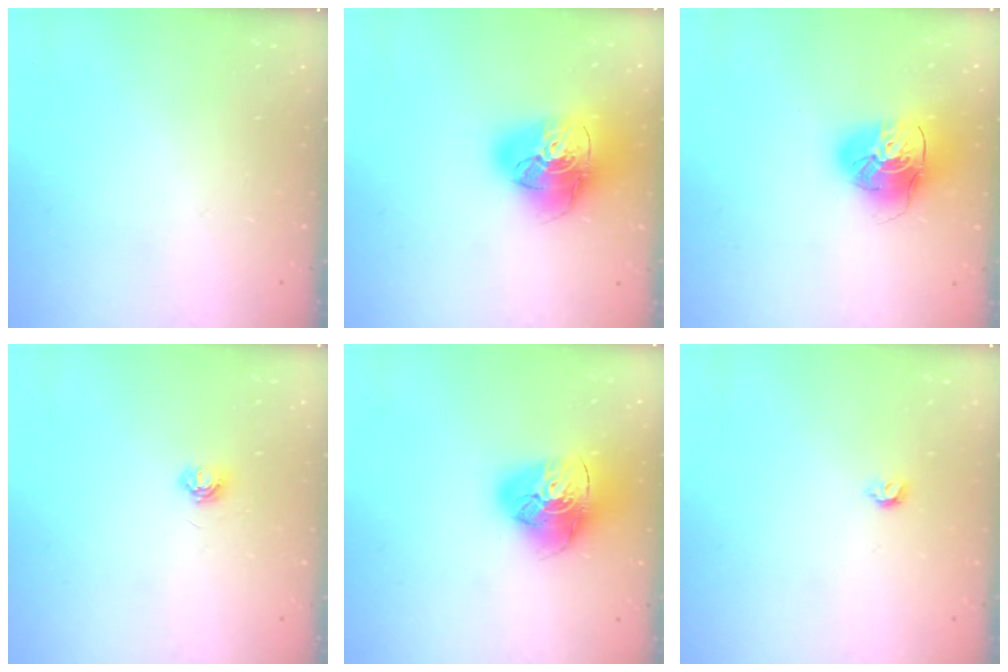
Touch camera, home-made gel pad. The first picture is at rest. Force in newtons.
{"total": 21.8, "press": 21.6, "slide": 2.6}
{"total": 16.2, "press": 16.1, "slide": 2.0}
{"total": 4.5, "press": 4.5, "slide": 0.5}
{"total": 16.7, "press": 16.6, "slide": 1.8}
{"total": 3.9, "press": 3.8, "slide": 0.8}